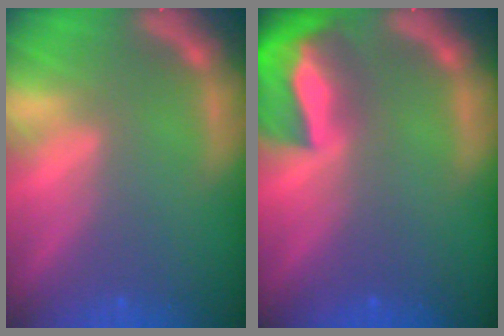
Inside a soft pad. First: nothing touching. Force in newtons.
{"total": 9.4}